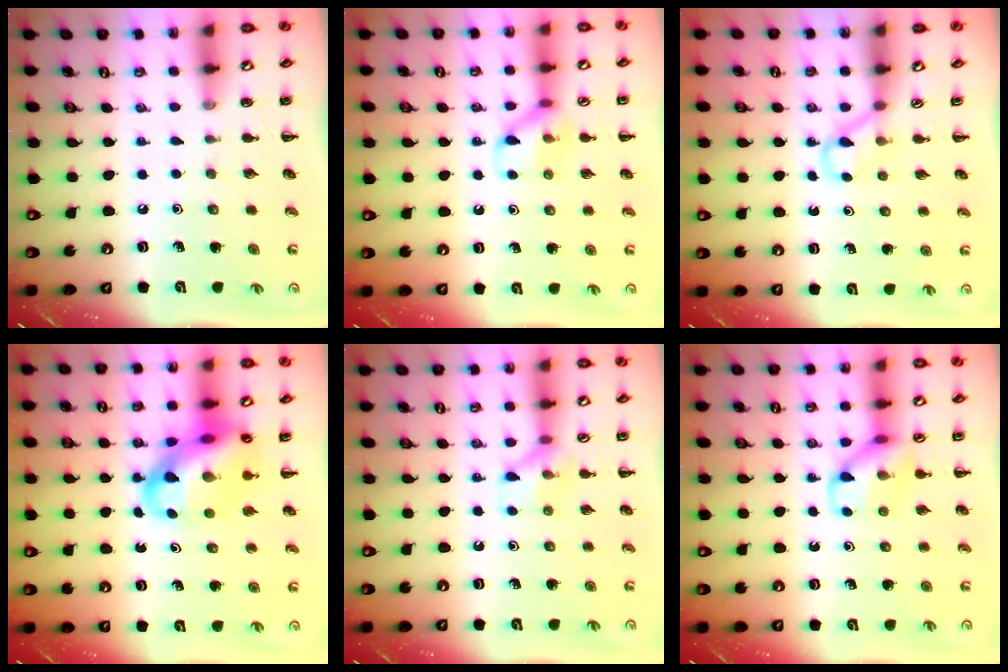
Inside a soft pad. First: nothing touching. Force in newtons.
{"total": 8.8, "press": 8.8, "slide": 0.7}
{"total": 2.6, "press": 2.4, "slide": 0.9}
{"total": 14.1, "press": 13.7, "slide": 3.6}
{"total": 8.1, "press": 8.1, "slide": 0.4}
{"total": 10.4, "press": 10.3, "slide": 1.2}